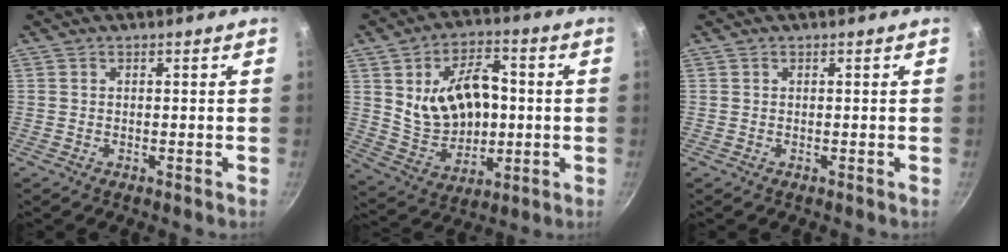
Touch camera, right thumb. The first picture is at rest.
{"total": 16.2, "force": [1.4, 10.6, 12.2], "torque": [-0.172, -0.002, 0.041]}
{"total": 0.0}